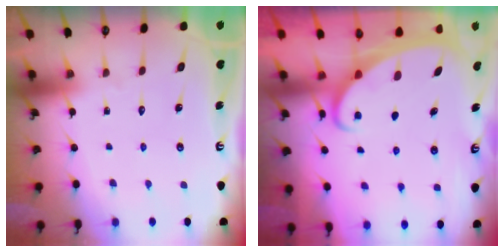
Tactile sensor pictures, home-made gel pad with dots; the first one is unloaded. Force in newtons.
{"total": 2.2, "press": 2.2, "slide": 0.3}